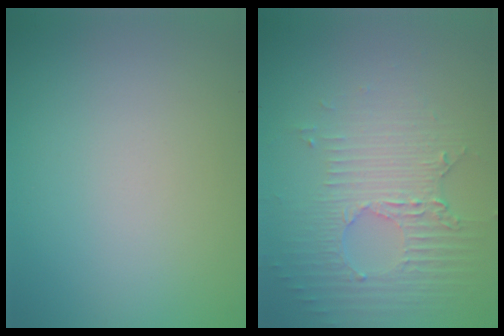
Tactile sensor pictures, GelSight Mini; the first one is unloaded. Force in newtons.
{"total": 5.2, "press": 3.3, "slide": 4.0}